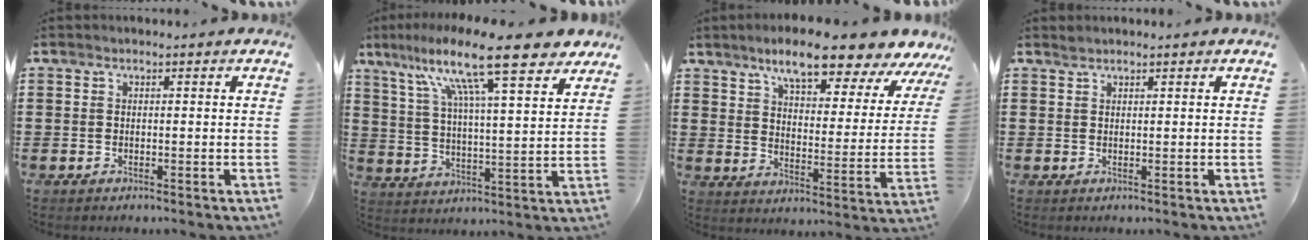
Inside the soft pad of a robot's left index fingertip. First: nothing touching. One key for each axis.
{"total": 14.9, "fx": 10.9, "fy": 2.2, "fz": 10.0, "tx": -0.192, "ty": -0.049, "tz": 0.174}
{"total": 9.7, "fx": 8.3, "fy": 1.4, "fz": 4.8, "tx": -0.099, "ty": -0.038, "tz": 0.140}
{"total": 0.7, "fx": 0.6, "fy": 0.2, "fz": 0.1, "tx": -0.005, "ty": -0.001, "tz": 0.013}